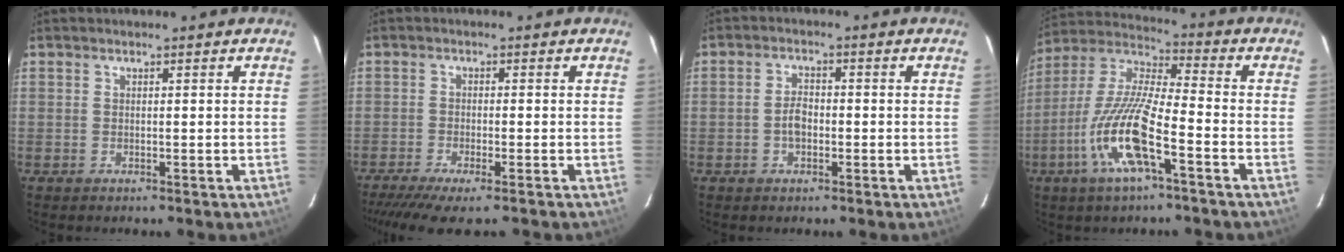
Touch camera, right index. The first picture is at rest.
{"total": 8.2, "force": [-6.7, 0.7, 4.7], "torque": [-0.104, -0.026, -0.112]}
{"total": 3.2, "force": [-0.9, 2.0, 2.4], "torque": [-0.046, 0.007, -0.013]}
{"total": 14.8, "force": [-6.4, 2.4, 13.2], "torque": [-0.271, -0.010, -0.132]}